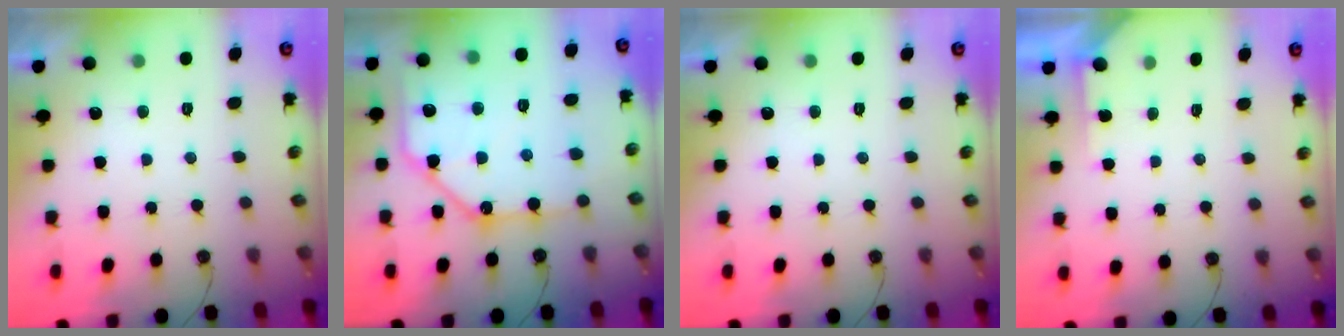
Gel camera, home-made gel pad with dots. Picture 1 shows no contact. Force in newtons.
{"total": 16.8, "press": 16.7, "slide": 1.8}
{"total": 0.0}
{"total": 2.5, "press": 2.5, "slide": 0.3}